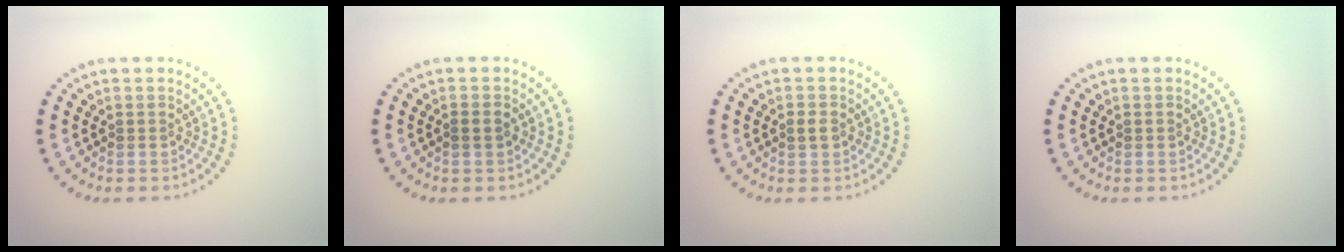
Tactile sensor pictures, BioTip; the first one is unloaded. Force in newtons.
{"total": 1.2, "press": 1.1, "slide": 0.4}
{"total": 1.0, "press": 1.0, "slide": 0.2}
{"total": 0.0}